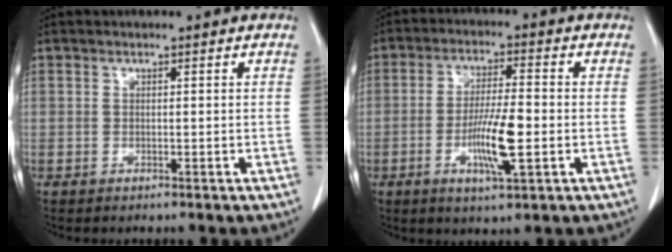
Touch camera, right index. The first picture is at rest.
{"total": 8.6, "force": [-2.3, 1.1, 8.2], "torque": [-0.153, -0.008, -0.041]}